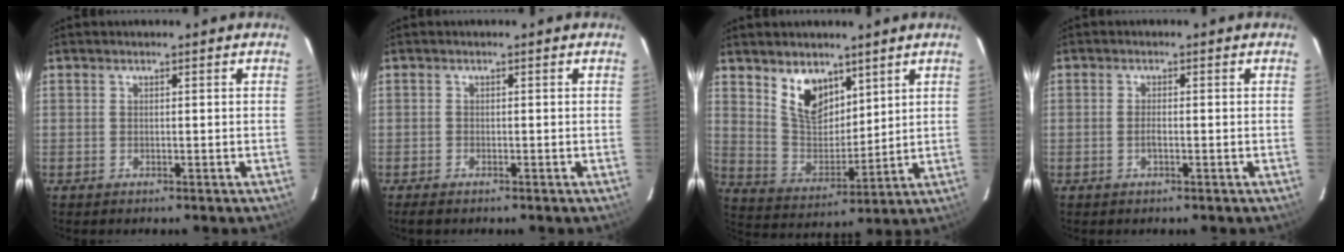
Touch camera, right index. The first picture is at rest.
{"total": 1.4, "force": [-1.2, 0.5, 0.6], "torque": [-0.016, -0.005, -0.024]}
{"total": 10.0, "force": [6.2, 5.8, 5.2], "torque": [-0.094, 0.005, 0.130]}
{"total": 1.5, "force": [-0.6, 0.5, 1.3], "torque": [-0.028, 0.000, -0.011]}